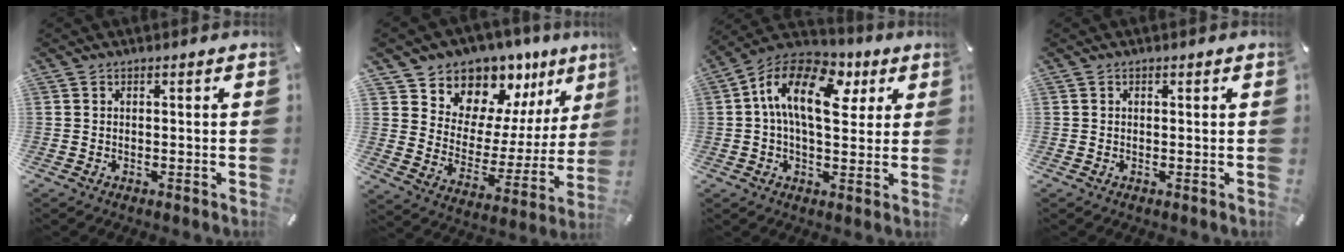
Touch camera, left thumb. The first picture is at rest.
{"total": 11.6, "force": [9.8, 6.2, -0.6], "torque": [0.006, -0.123, 0.177]}
{"total": 16.2, "force": [4.3, 9.1, 12.7], "torque": [-0.225, -0.008, 0.070]}
{"total": 0.0}